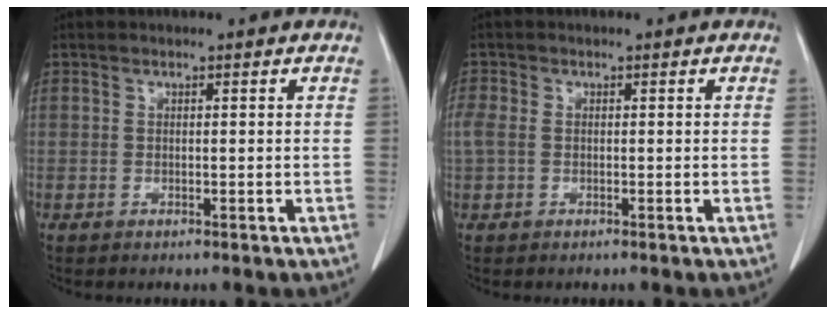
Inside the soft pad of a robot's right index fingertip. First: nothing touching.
{"total": 3.6, "force": [0.0, 2.6, 2.5], "torque": [-0.089, 0.019, 0.004]}